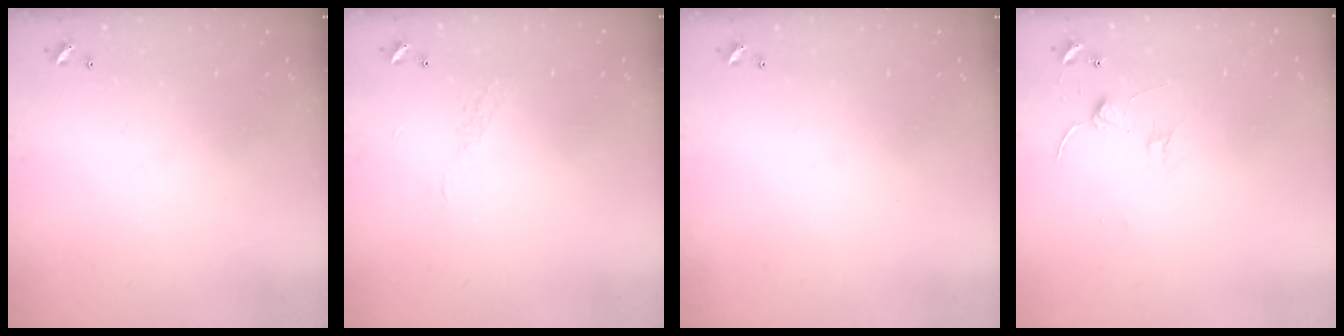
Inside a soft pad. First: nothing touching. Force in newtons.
{"total": 5.6, "press": 5.6, "slide": 0.7}
{"total": 0.0}
{"total": 0.6, "press": 0.5, "slide": 0.3}